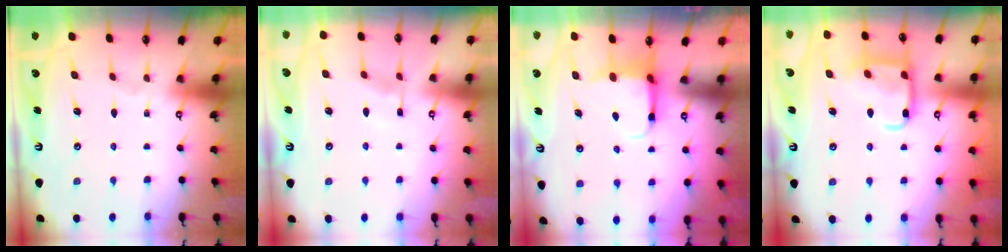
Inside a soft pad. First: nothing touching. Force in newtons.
{"total": 4.5, "press": 4.5, "slide": 0.5}
{"total": 3.9, "press": 3.8, "slide": 0.7}
{"total": 14.1, "press": 14.1, "slide": 1.3}